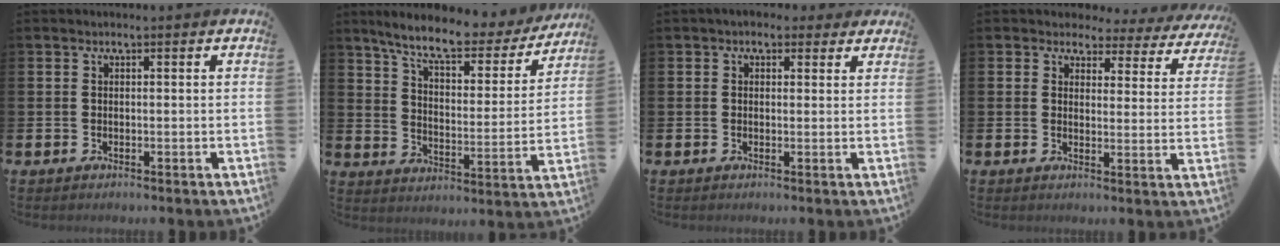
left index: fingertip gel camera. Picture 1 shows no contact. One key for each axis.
{"total": 8.7, "fx": 7.6, "fy": 1.9, "fz": 3.8, "tx": -0.098, "ty": -0.048, "tz": 0.126}
{"total": 2.1, "fx": 1.7, "fy": 1.2, "fz": 0.3, "tx": 0.002, "ty": -0.001, "tz": 0.026}
{"total": 2.8, "fx": 2.2, "fy": 1.6, "fz": 0.2, "tx": -0.006, "ty": -0.024, "tz": 0.030}